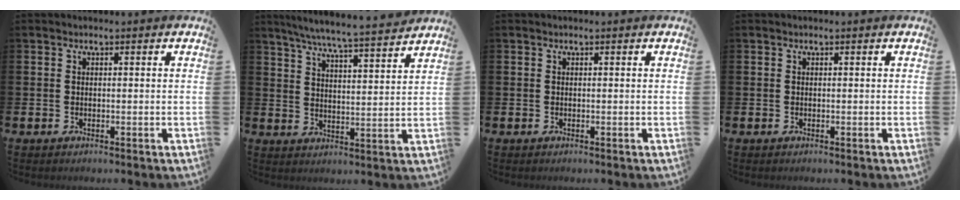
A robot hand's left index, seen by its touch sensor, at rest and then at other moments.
{"total": 6.9, "force": [6.5, -0.2, 2.4], "torque": [-0.062, -0.048, 0.111]}
{"total": 0.0}
{"total": 0.0}